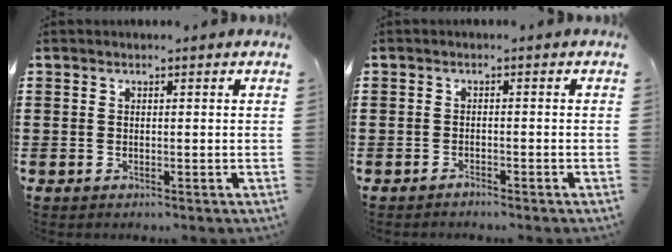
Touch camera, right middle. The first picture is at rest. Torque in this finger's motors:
{"motor_torque": [0.22, 0.34, -0.02, 0.00]}